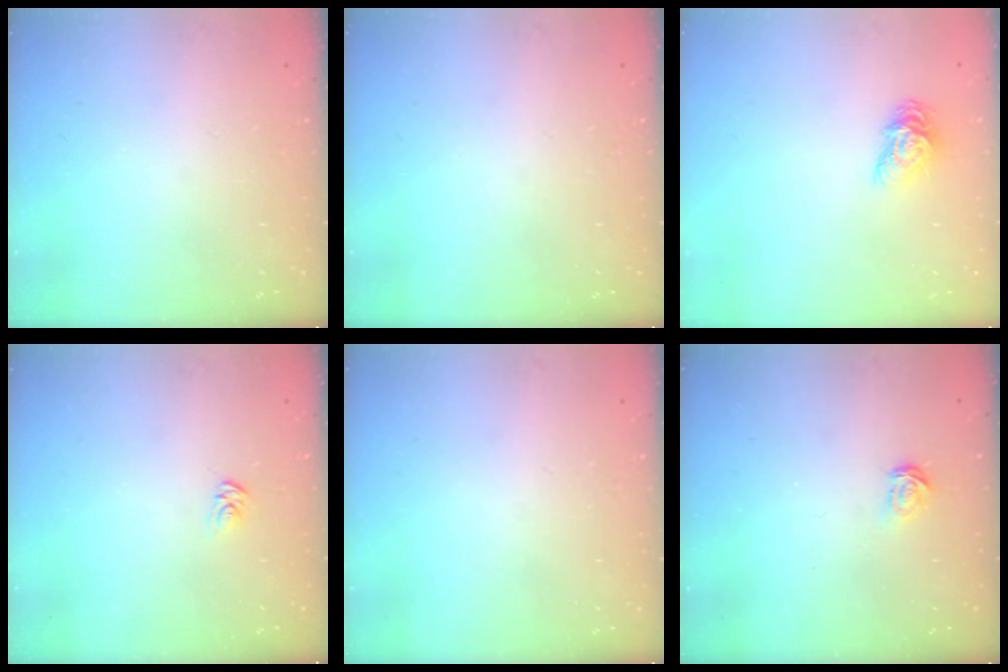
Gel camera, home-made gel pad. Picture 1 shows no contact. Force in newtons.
{"total": 0.0}
{"total": 8.2, "press": 8.2, "slide": 0.3}
{"total": 2.6, "press": 2.6, "slide": 0.3}
{"total": 0.0}
{"total": 2.3, "press": 2.3, "slide": 0.3}